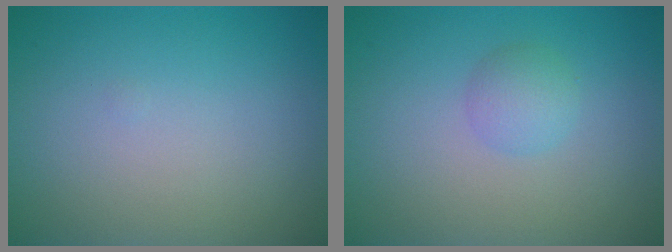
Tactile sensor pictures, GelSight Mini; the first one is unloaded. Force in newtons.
{"total": 1.8, "press": 1.8, "slide": 0.0}